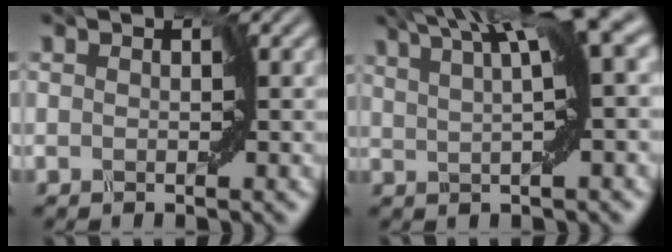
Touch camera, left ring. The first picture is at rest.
{"total": 7.2, "force": [3.4, 0.4, 6.3], "torque": [-0.082, 0.025, 0.061]}